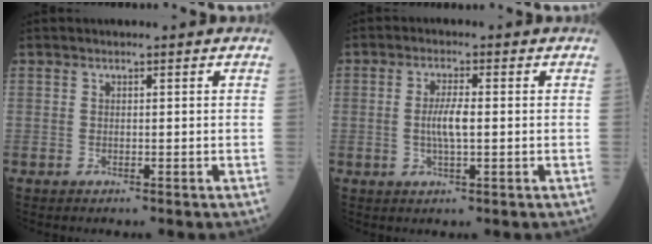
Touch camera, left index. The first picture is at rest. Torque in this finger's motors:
{"motor_torque": [0.76, -0.02, 0.18, 0.05]}